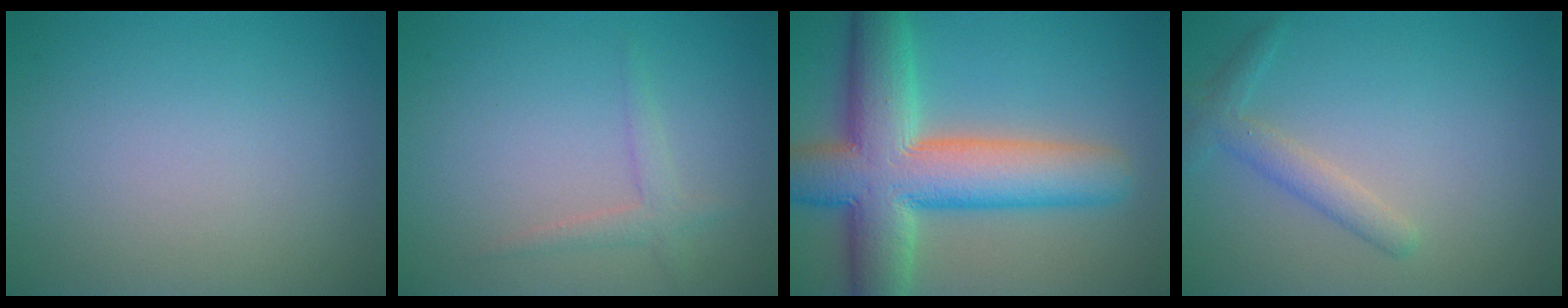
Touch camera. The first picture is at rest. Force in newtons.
{"total": 1.6, "press": 1.6, "slide": 0.1}
{"total": 12.0, "press": 12.0, "slide": 0.6}
{"total": 2.2, "press": 2.2, "slide": 0.1}